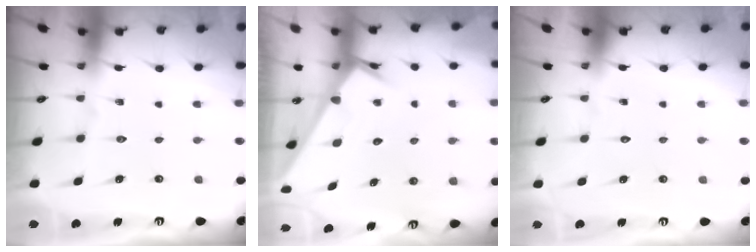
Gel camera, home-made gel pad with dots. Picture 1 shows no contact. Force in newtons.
{"total": 2.4, "press": 2.4, "slide": 0.1}
{"total": 1.8, "press": 1.7, "slide": 0.1}